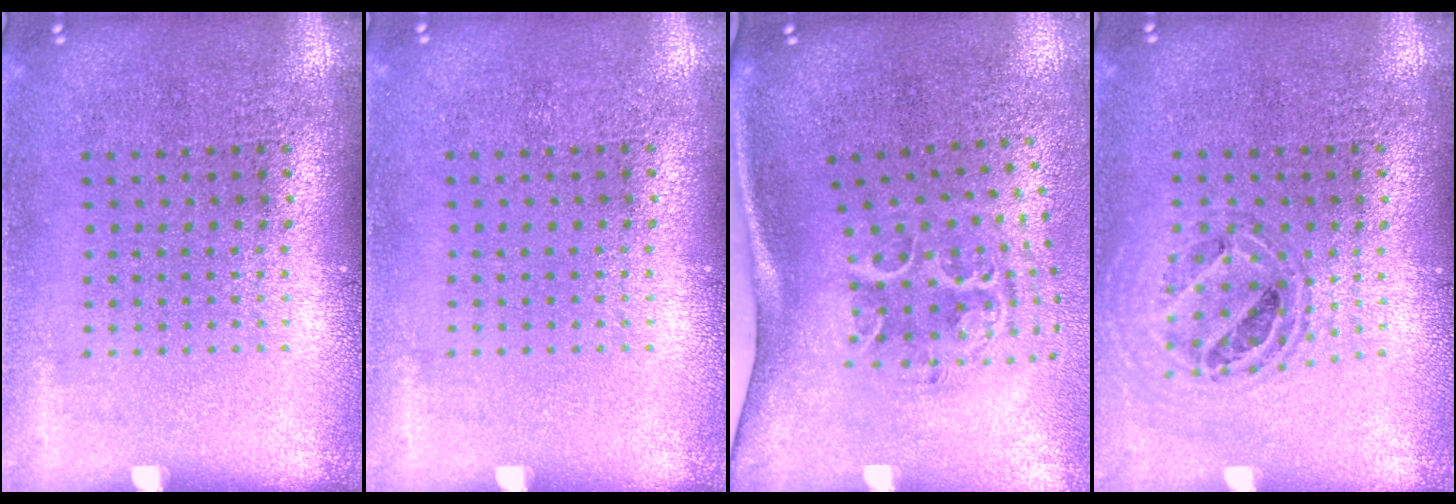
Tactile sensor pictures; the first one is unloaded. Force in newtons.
{"total": 0.0}
{"total": 2.0, "press": 1.4, "slide": 1.4}
{"total": 0.8, "press": 0.7, "slide": 0.2}